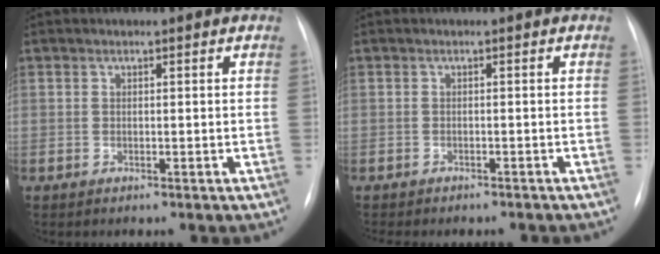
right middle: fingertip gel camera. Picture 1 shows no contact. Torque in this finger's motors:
{"motor_torque": [0.82, -0.82, 0.09, 0.06]}